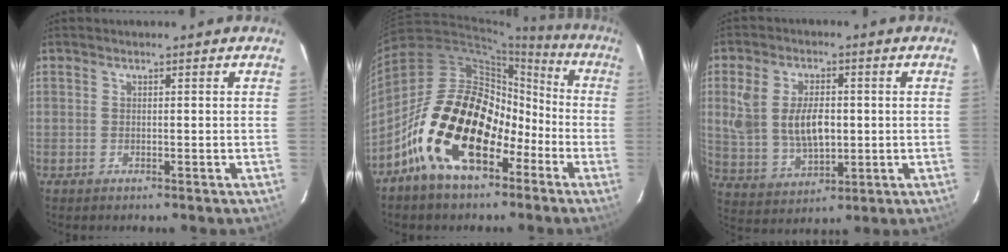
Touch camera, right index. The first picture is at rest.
{"total": 20.2, "force": [-9.1, 12.0, 13.4], "torque": [-0.233, 0.019, -0.156]}
{"total": 11.7, "force": [0.9, 7.0, 9.4], "torque": [-0.192, 0.002, 0.032]}